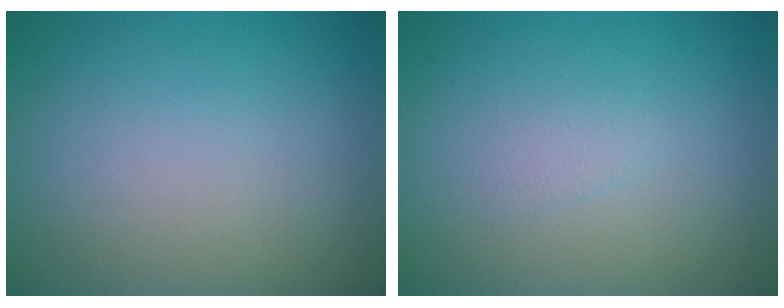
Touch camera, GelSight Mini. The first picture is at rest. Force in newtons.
{"total": 0.8, "press": 0.8, "slide": 0.1}